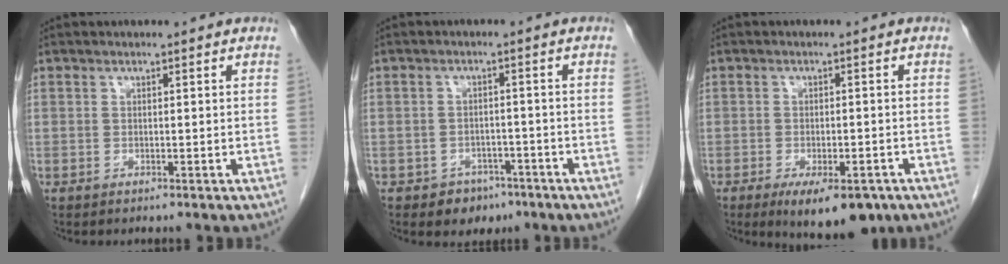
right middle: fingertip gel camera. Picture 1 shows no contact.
{"total": 4.1, "force": [-2.6, 3.0, 0.9], "torque": [-0.010, 0.010, -0.030]}
{"total": 9.0, "force": [-5.9, 3.2, 6.1], "torque": [-0.081, -0.009, -0.082]}